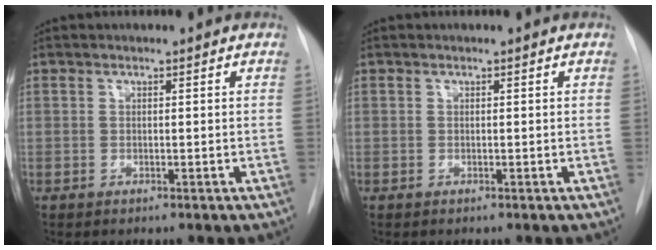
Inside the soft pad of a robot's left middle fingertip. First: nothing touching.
{"total": 0.0}